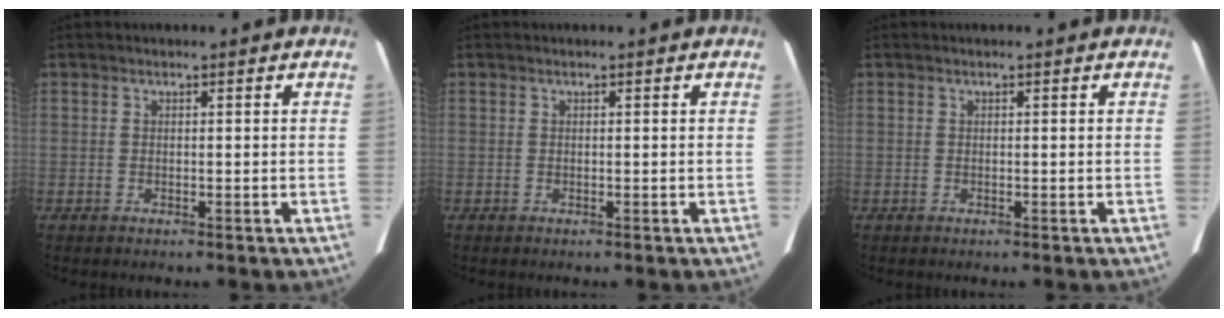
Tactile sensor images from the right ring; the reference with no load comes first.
{"total": 0.0}
{"total": 0.0}